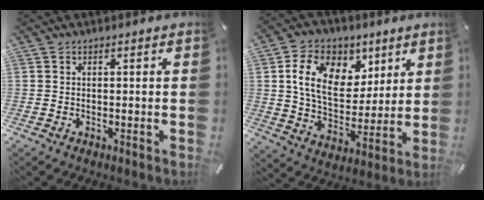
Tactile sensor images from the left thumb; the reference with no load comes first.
{"total": 14.6, "force": [5.9, 10.5, 8.2], "torque": [-0.140, -0.008, 0.111]}